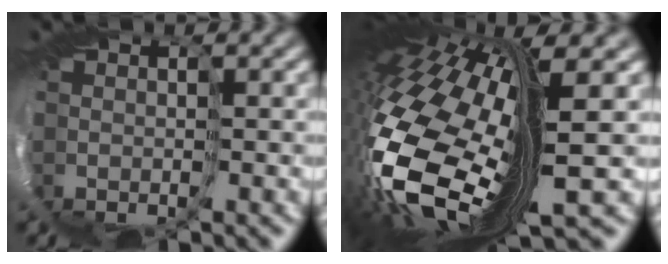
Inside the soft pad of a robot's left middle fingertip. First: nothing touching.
{"total": 14.2, "force": [0.1, 5.4, 13.1], "torque": [-0.314, -0.053, 0.015]}